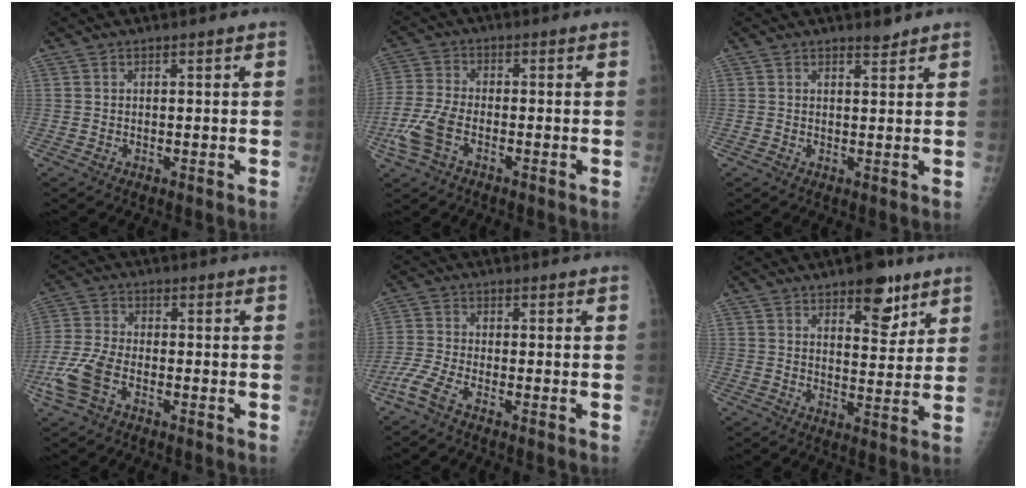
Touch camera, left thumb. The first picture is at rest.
{"total": 7.6, "force": [-3.2, 4.0, 5.6], "torque": [-0.140, 0.011, -0.067]}
{"total": 1.3, "force": [1.2, 0.3, 0.2], "torque": [0.009, -0.012, 0.018]}
{"total": 8.5, "force": [-3.7, 4.5, 6.2], "torque": [-0.152, 0.013, -0.078]}
{"total": 4.3, "force": [-3.1, 0.6, 2.8], "torque": [-0.076, 0.001, -0.075]}
{"total": 9.3, "force": [5.8, 4.2, 5.9], "torque": [-0.053, -0.033, 0.083]}